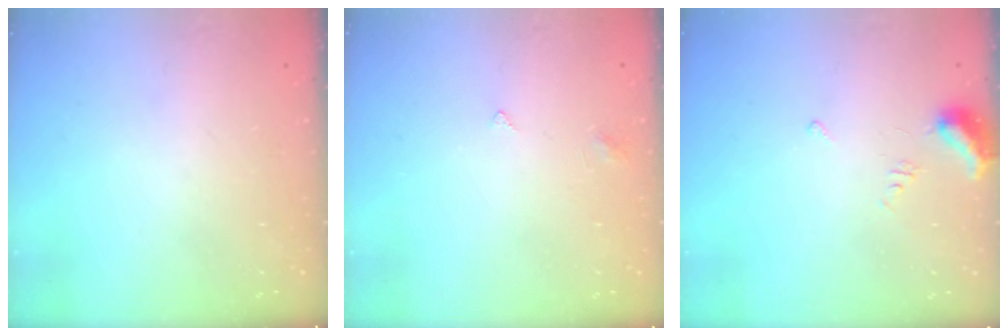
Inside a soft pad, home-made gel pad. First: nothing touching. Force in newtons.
{"total": 2.5, "press": 2.4, "slide": 0.4}
{"total": 5.1, "press": 5.1, "slide": 0.6}